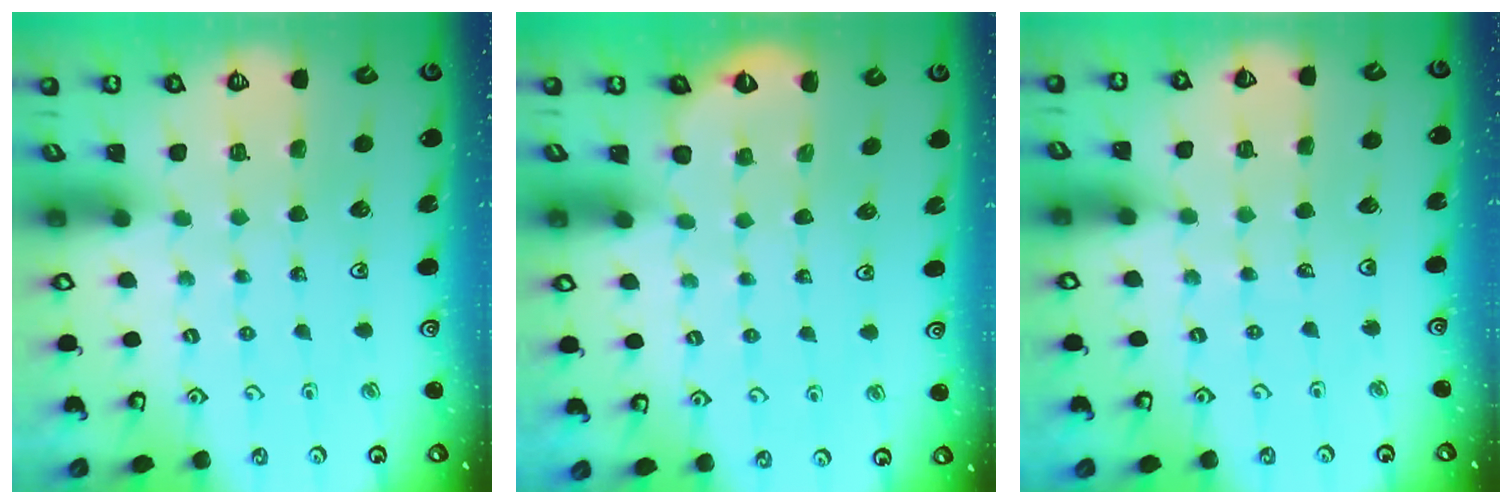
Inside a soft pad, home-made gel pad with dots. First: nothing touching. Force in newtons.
{"total": 2.1, "press": 1.0, "slide": 1.8}
{"total": 1.9, "press": 1.9, "slide": 0.2}